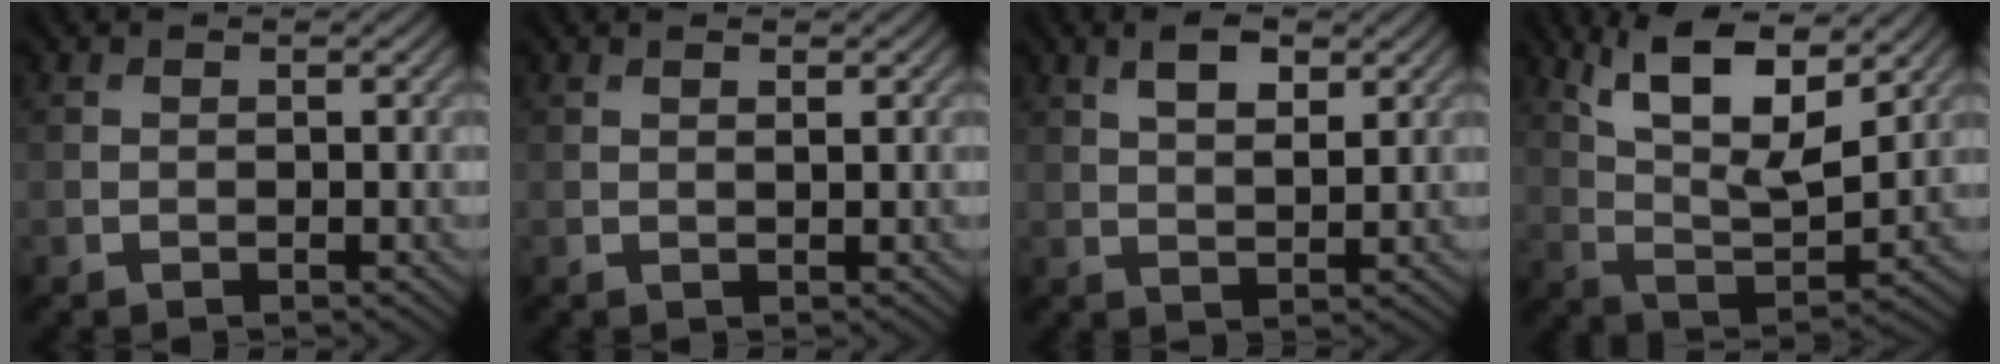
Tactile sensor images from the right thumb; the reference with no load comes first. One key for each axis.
{"total": 0.7, "fx": 0.6, "fy": 0.1, "fz": 0.5, "tx": -0.009, "ty": 0.000, "tz": 0.010}
{"total": 4.4, "fx": 2.3, "fy": 1.9, "fz": 3.3, "tx": -0.068, "ty": 0.000, "tz": 0.043}
{"total": 13.0, "fx": 7.6, "fy": 4.5, "fz": 9.5, "tx": -0.182, "ty": 0.003, "tz": 0.130}